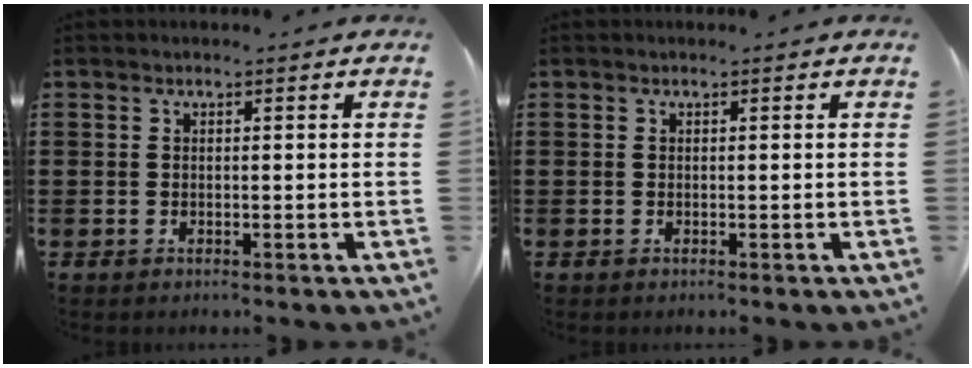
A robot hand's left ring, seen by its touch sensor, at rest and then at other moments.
{"total": 0.0}